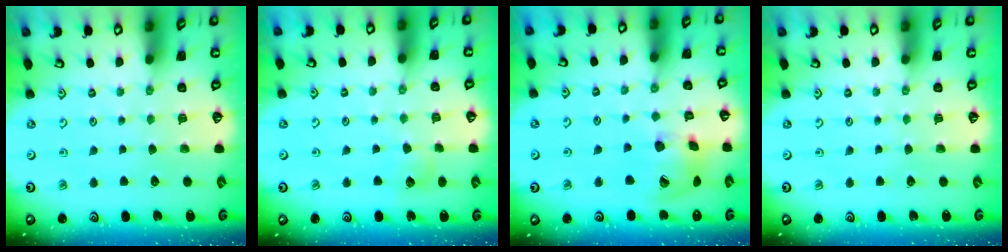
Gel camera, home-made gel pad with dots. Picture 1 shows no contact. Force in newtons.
{"total": 5.2, "press": 5.2, "slide": 0.3}
{"total": 16.6, "press": 16.4, "slide": 2.8}
{"total": 0.0}